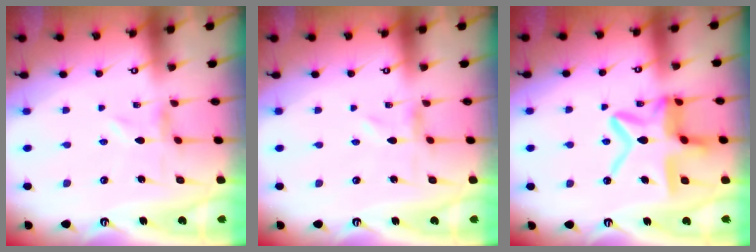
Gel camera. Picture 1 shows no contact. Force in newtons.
{"total": 0.0}
{"total": 16.9, "press": 16.8, "slide": 1.5}